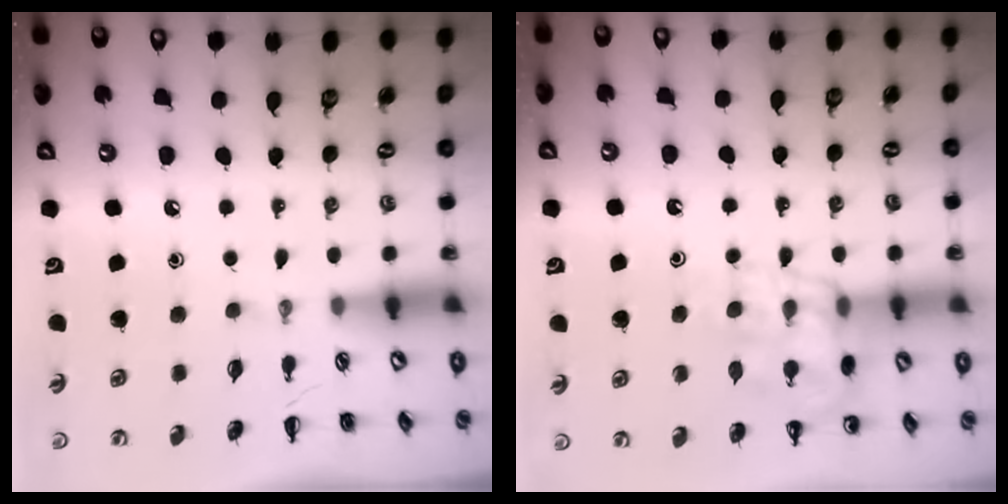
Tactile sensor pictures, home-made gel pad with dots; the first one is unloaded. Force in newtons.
{"total": 14.9, "press": 14.7, "slide": 2.6}